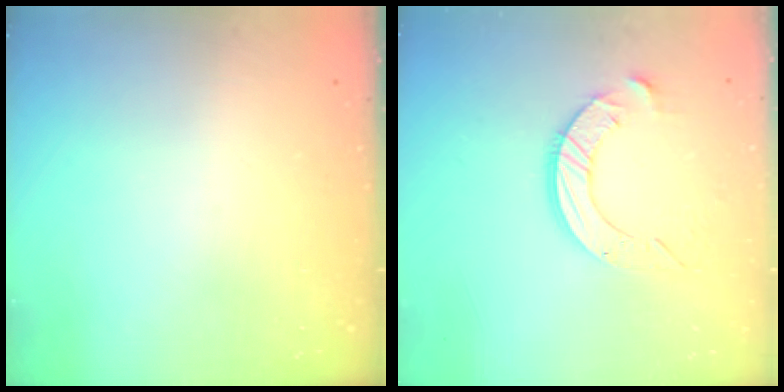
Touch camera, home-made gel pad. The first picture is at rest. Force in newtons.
{"total": 10.0, "press": 10.0, "slide": 1.0}